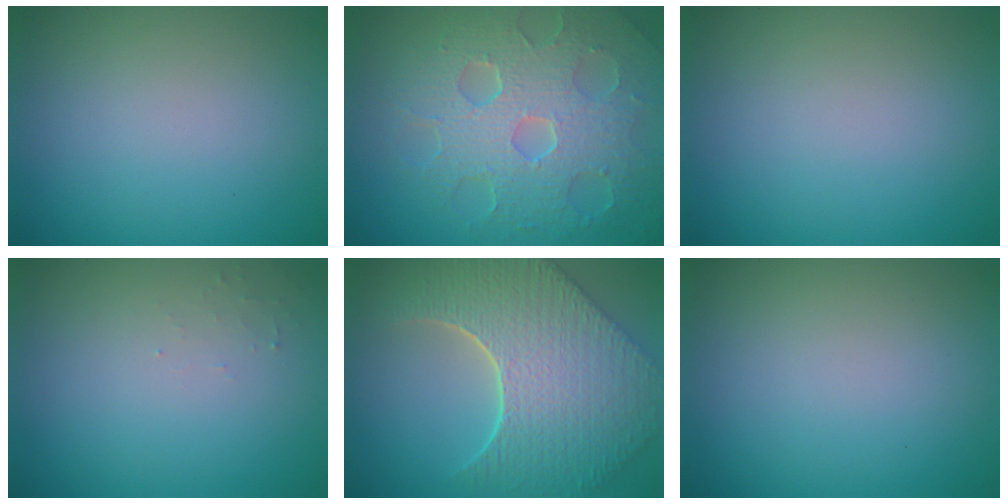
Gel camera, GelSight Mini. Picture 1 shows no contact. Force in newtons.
{"total": 8.6, "press": 5.8, "slide": 6.4}
{"total": 0.0}
{"total": 0.7, "press": 0.7, "slide": 0.2}
{"total": 10.3, "press": 7.4, "slide": 7.2}
{"total": 0.0}